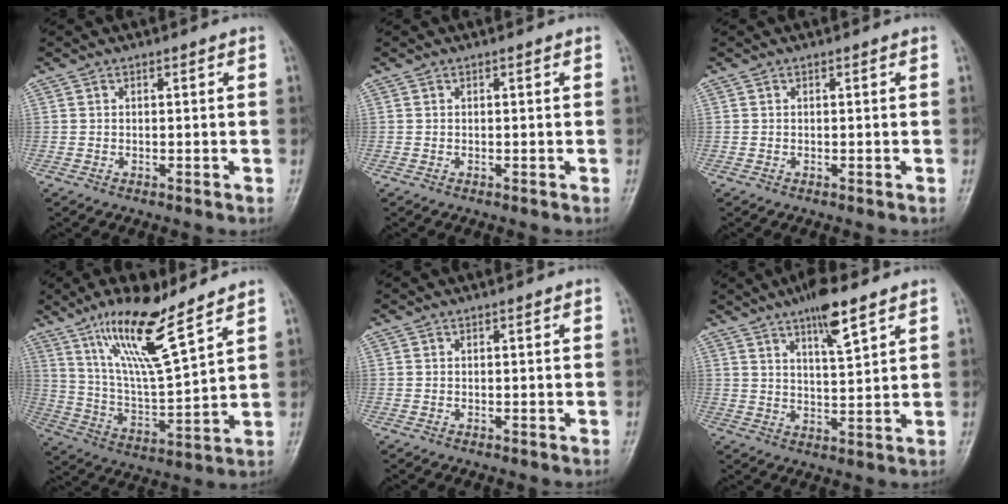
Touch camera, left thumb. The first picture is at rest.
{"total": 0.0}
{"total": 0.0}
{"total": 15.4, "force": [10.2, 2.9, 11.2], "torque": [-0.197, -0.057, 0.200]}
{"total": 0.0}
{"total": 8.1, "force": [5.2, 1.7, 6.0], "torque": [-0.095, -0.029, 0.088]}